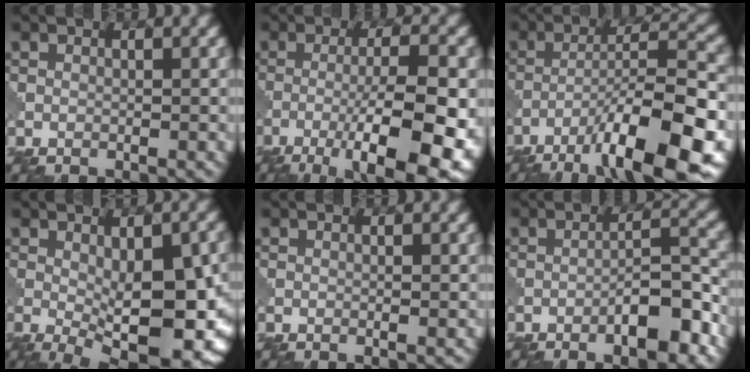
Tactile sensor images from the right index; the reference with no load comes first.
{"total": 11.4, "force": [-4.7, 2.9, 10.0], "torque": [-0.156, -0.009, -0.071]}
{"total": 11.1, "force": [-6.6, 1.9, 8.7], "torque": [-0.138, 0.017, -0.110]}
{"total": 10.3, "force": [-1.9, 3.7, 9.5], "torque": [-0.154, -0.015, -0.023]}
{"total": 0.6, "force": [0.0, 0.1, 0.6], "torque": [-0.010, -0.002, -0.001]}
{"total": 5.3, "force": [-2.8, 1.2, 4.3], "torque": [-0.060, 0.013, -0.045]}